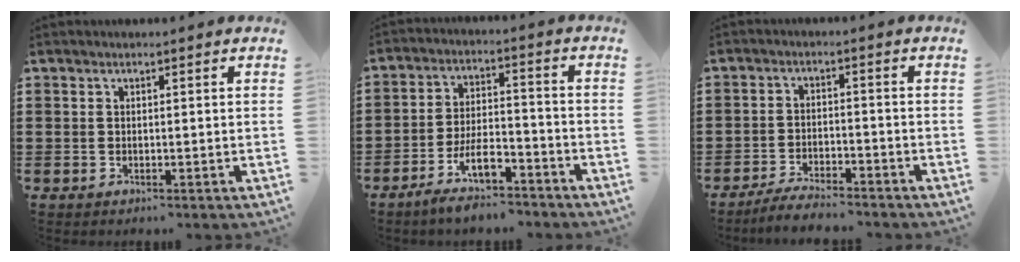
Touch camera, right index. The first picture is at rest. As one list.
[{"total": 7.6, "force": [-5.4, 2.4, 4.9], "torque": [-0.104, 0.003, -0.102]}, {"total": 3.9, "force": [-3.8, 0.5, 0.9], "torque": [-0.017, 0.007, -0.076]}]